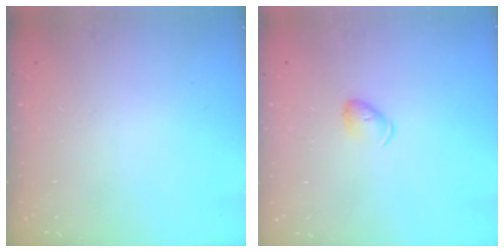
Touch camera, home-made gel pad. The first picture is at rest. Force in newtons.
{"total": 4.5, "press": 4.5, "slide": 0.6}